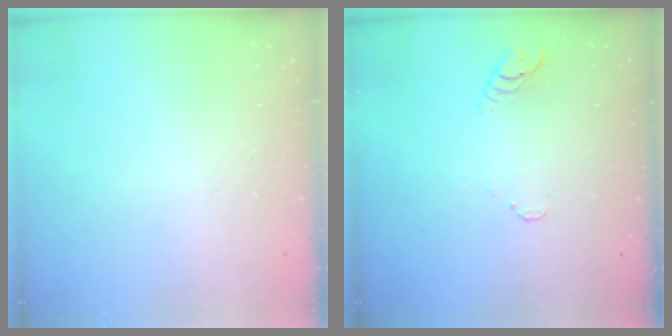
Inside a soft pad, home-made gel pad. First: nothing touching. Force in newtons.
{"total": 3.5, "press": 3.5, "slide": 0.2}